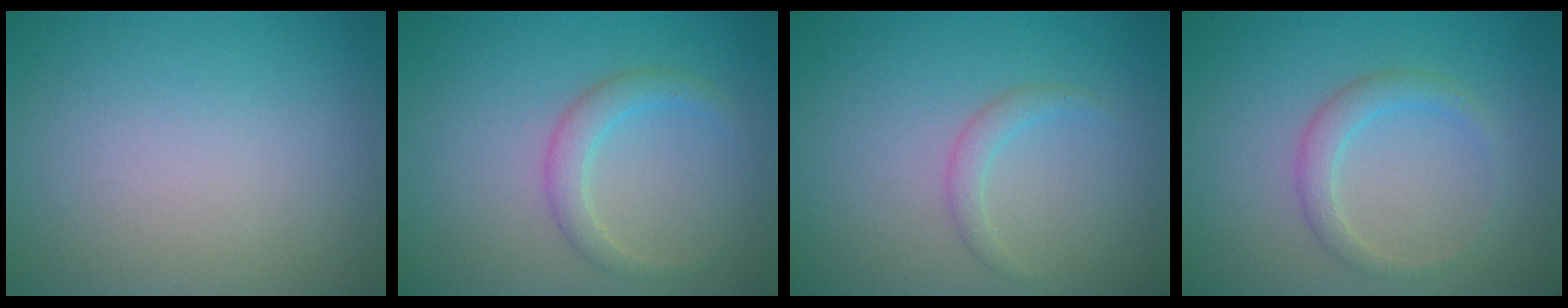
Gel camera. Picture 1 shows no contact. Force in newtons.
{"total": 2.3, "press": 2.2, "slide": 0.3}
{"total": 1.3, "press": 1.3, "slide": 0.1}
{"total": 2.1, "press": 2.1, "slide": 0.2}